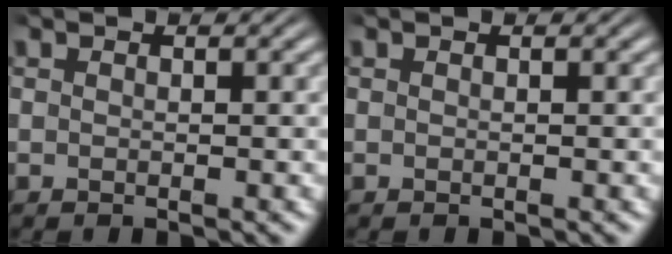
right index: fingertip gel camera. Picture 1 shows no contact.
{"total": 0.0}